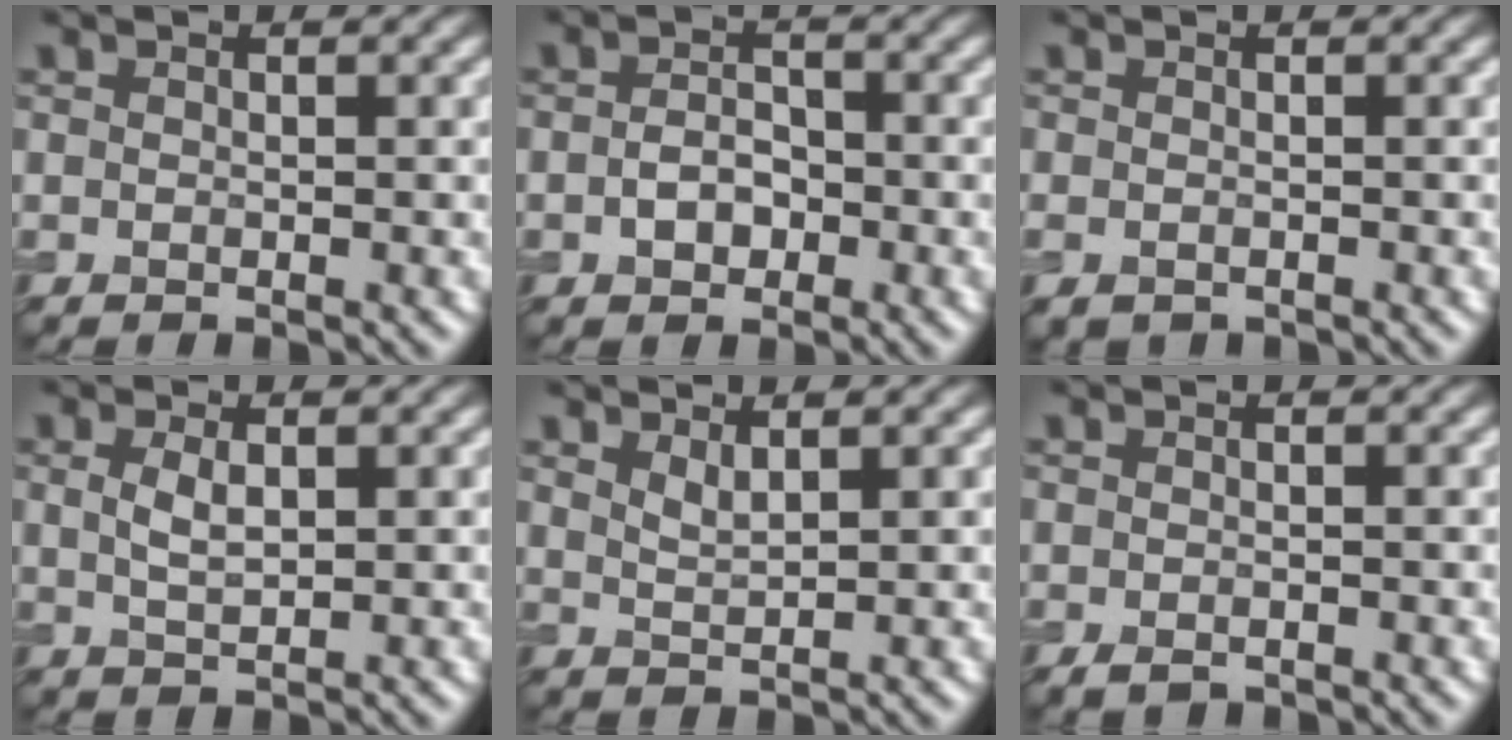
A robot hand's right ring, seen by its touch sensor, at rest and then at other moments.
{"total": 2.3, "force": [-0.7, 1.6, 1.5], "torque": [-0.028, 0.001, -0.015]}
{"total": 1.2, "force": [-0.7, 0.7, 0.6], "torque": [-0.015, -0.009, -0.013]}
{"total": 2.0, "force": [0.6, 0.9, 1.7], "torque": [-0.040, -0.001, 0.015]}
{"total": 1.5, "force": [1.2, 0.4, 0.8], "torque": [-0.018, -0.003, 0.025]}
{"total": 1.2, "force": [-0.8, 0.5, 0.6], "torque": [-0.013, -0.005, -0.014]}